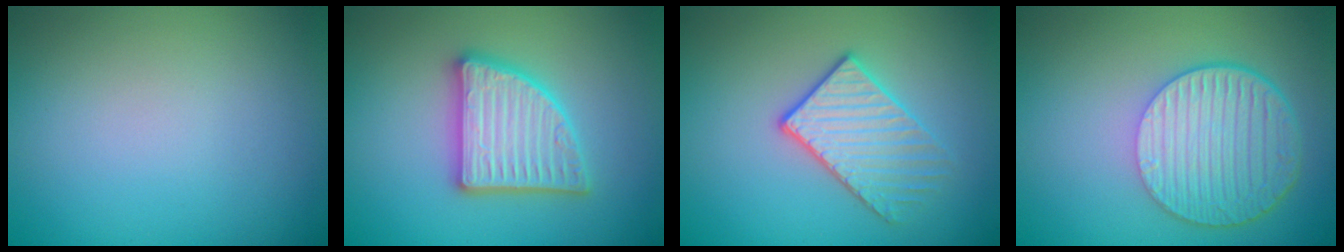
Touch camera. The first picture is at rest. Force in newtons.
{"total": 4.8, "press": 4.7, "slide": 0.8}
{"total": 3.0, "press": 2.9, "slide": 0.8}
{"total": 6.9, "press": 4.9, "slide": 4.9}